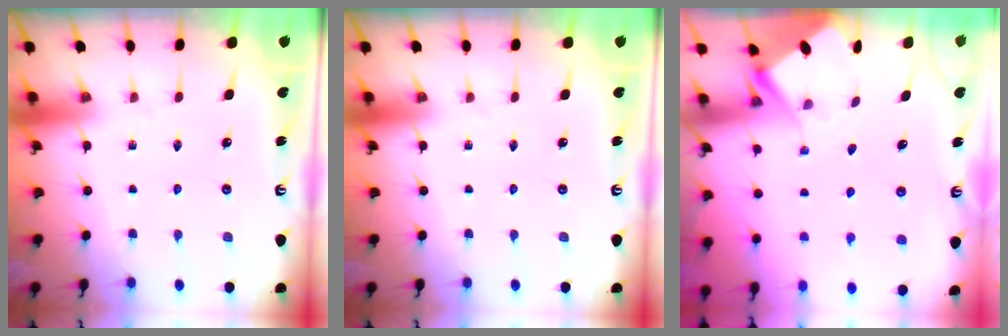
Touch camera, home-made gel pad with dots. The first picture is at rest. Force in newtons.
{"total": 0.0}
{"total": 2.7, "press": 2.7, "slide": 0.3}